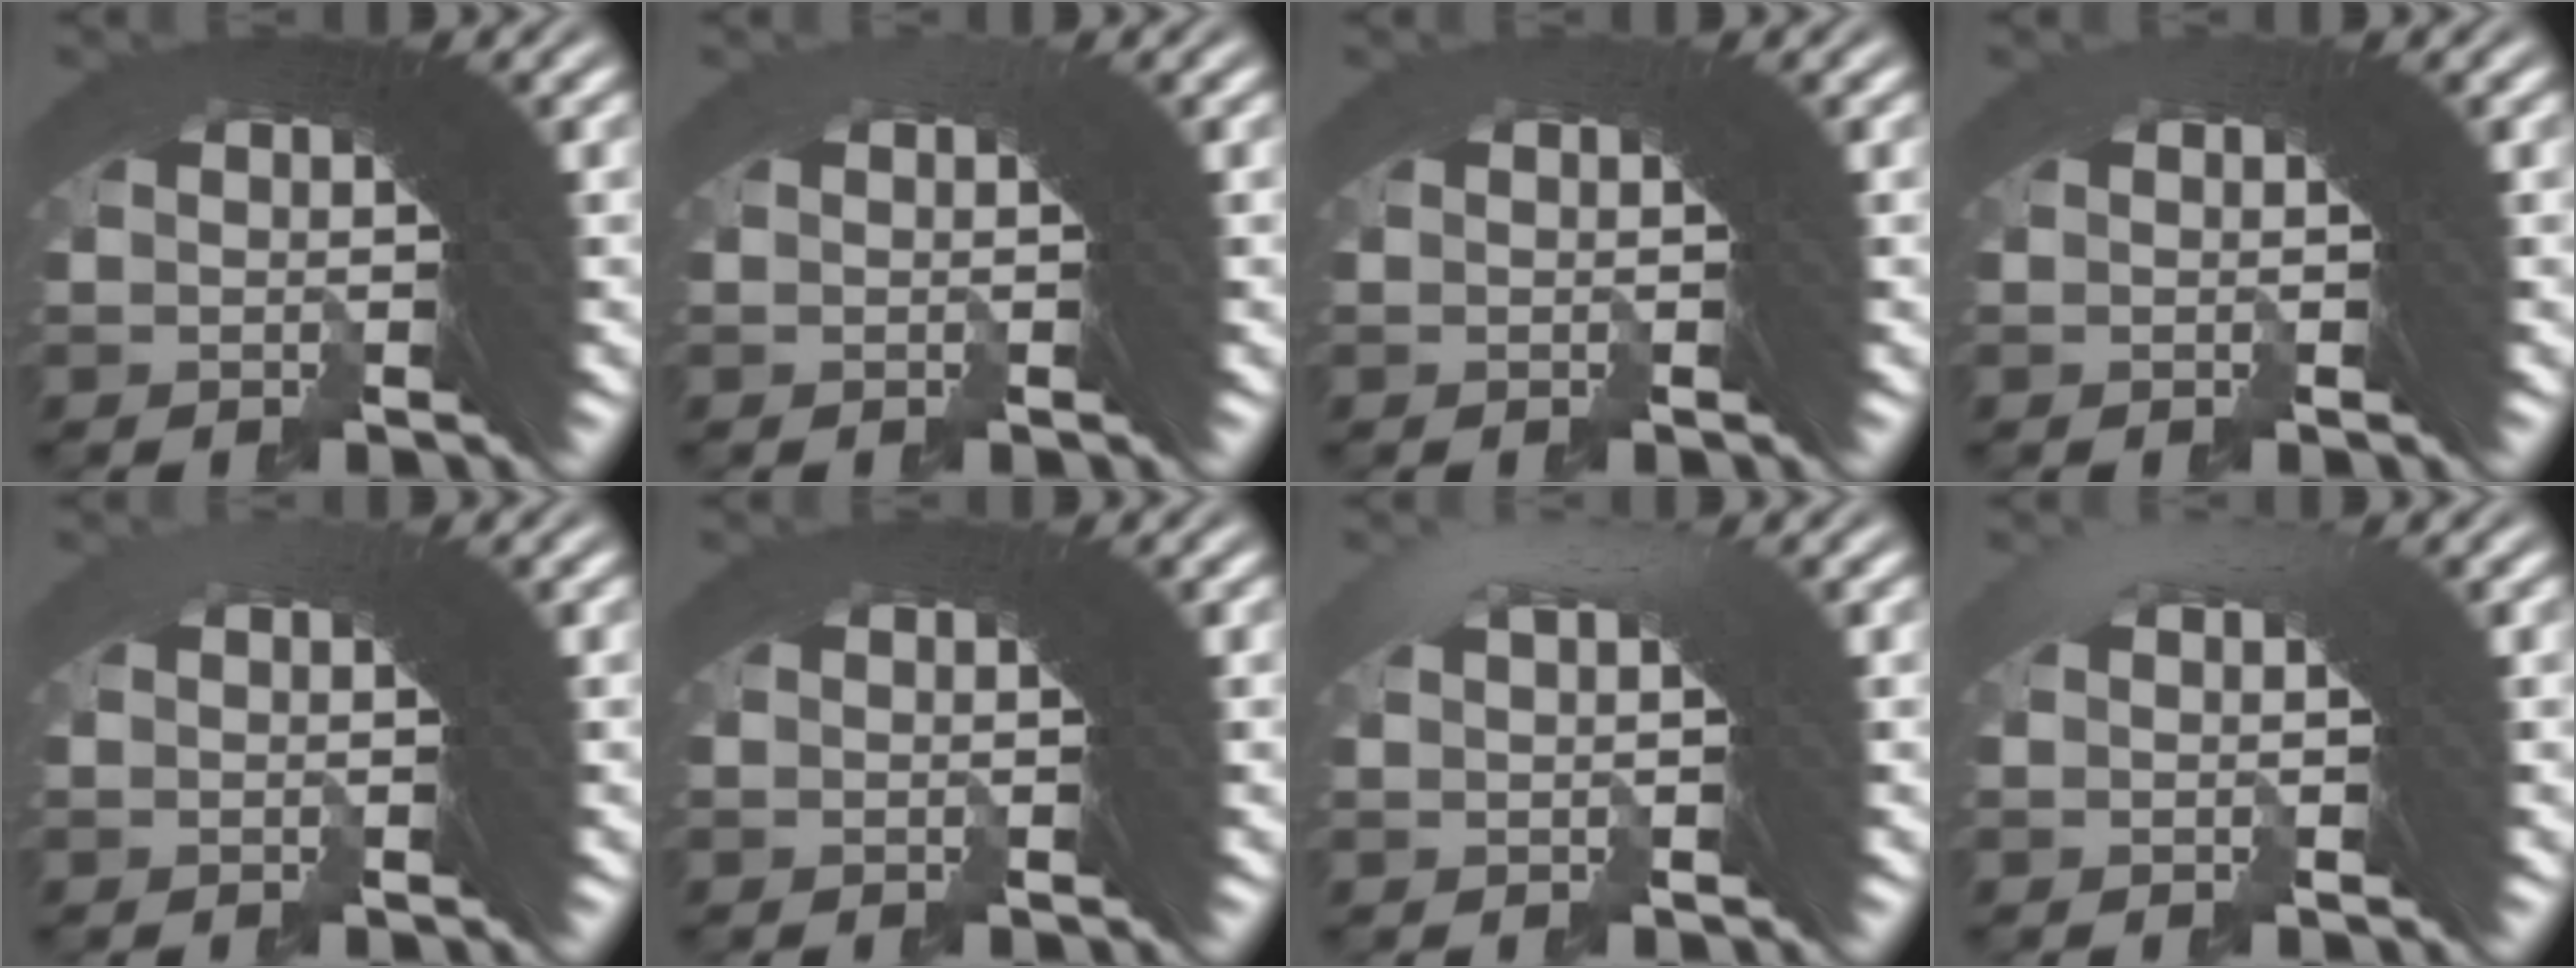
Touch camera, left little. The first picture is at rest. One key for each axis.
{"total": 2.5, "fx": -0.8, "fy": -1.4, "fz": -1.9, "tx": 0.026, "ty": -0.004, "tz": -0.011}
{"total": 1.0, "fx": -0.3, "fy": -0.3, "fz": -0.9, "tx": 0.012, "ty": 0.000, "tz": -0.006}
{"total": 1.6, "fx": -0.5, "fy": -0.7, "fz": -1.4, "tx": 0.021, "ty": -0.003, "tz": -0.008}
{"total": 3.9, "fx": -1.2, "fy": -2.4, "fz": -2.8, "tx": 0.039, "ty": -0.010, "tz": -0.015}
{"total": 0.7, "fx": -0.2, "fy": -0.2, "fz": -0.7, "tx": 0.008, "ty": 0.000, "tz": -0.004}
{"total": 5.0, "fx": -0.4, "fy": -3.9, "fz": -3.0, "tx": 0.050, "ty": 0.001, "tz": 0.001}
{"total": 5.1, "fx": -1.1, "fy": -3.5, "fz": -3.5, "tx": 0.044, "ty": -0.011, "tz": -0.010}